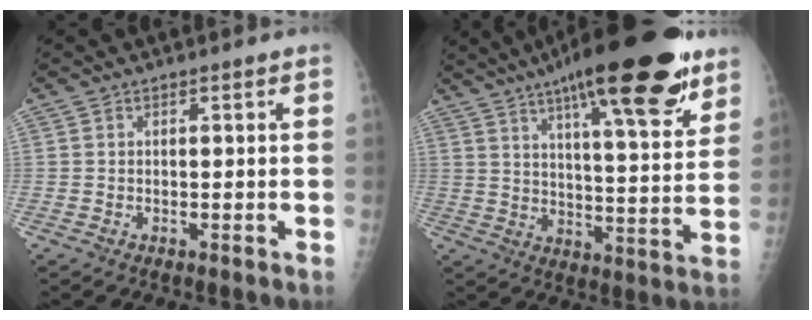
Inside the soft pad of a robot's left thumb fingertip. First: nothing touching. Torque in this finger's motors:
{"motor_torque": [1.04, 0.18, 1.49, -1.29, 0.32]}